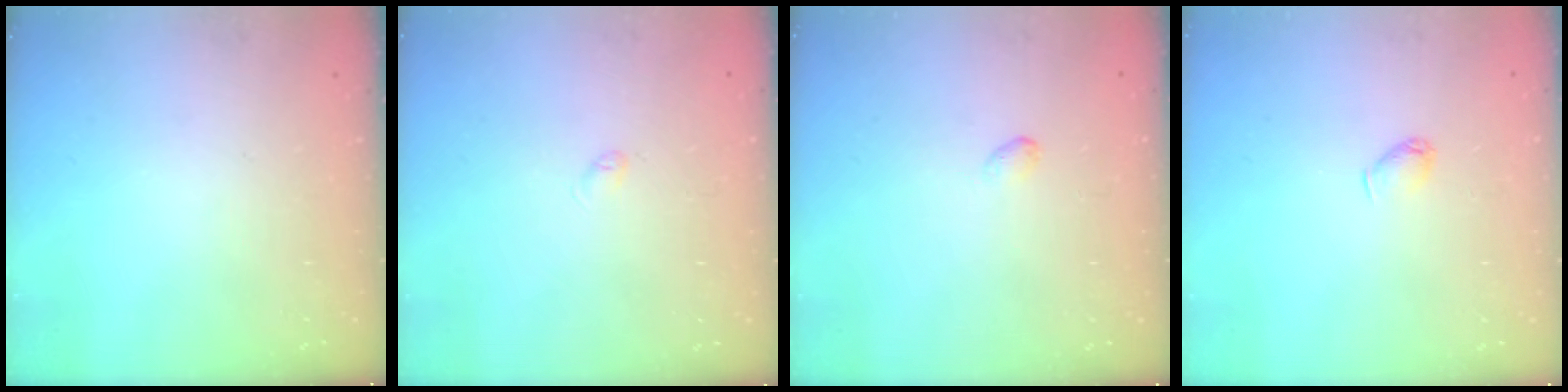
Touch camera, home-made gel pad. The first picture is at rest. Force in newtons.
{"total": 2.5, "press": 2.5, "slide": 0.5}
{"total": 2.7, "press": 2.7, "slide": 0.5}
{"total": 3.1, "press": 3.0, "slide": 0.6}